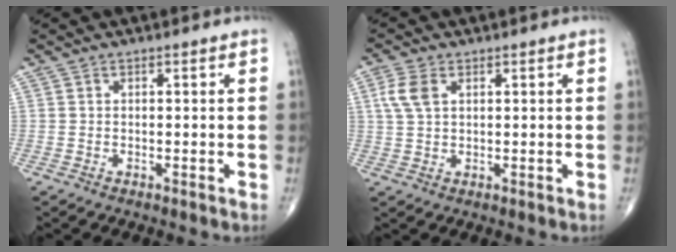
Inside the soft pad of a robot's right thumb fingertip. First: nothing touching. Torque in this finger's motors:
{"motor_torque": [-0.20, 0.23, 0.08, -0.05, 0.03]}